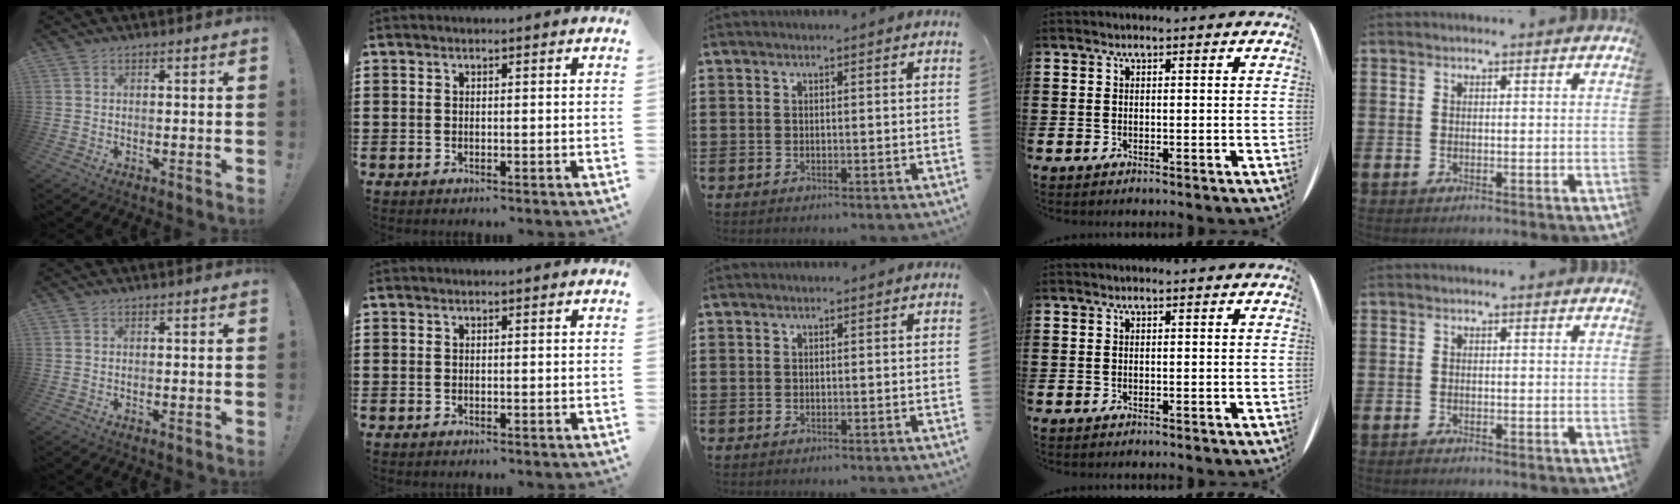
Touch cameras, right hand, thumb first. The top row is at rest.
{}